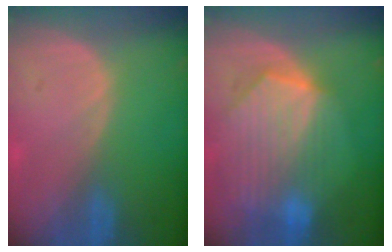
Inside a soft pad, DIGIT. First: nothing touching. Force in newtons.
{"total": 10.2, "press": 9.0, "slide": 4.8}